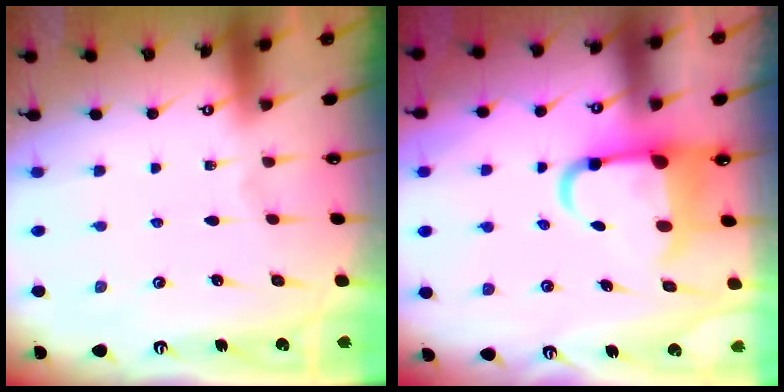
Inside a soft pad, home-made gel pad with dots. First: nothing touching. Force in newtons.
{"total": 6.6, "press": 6.4, "slide": 1.7}